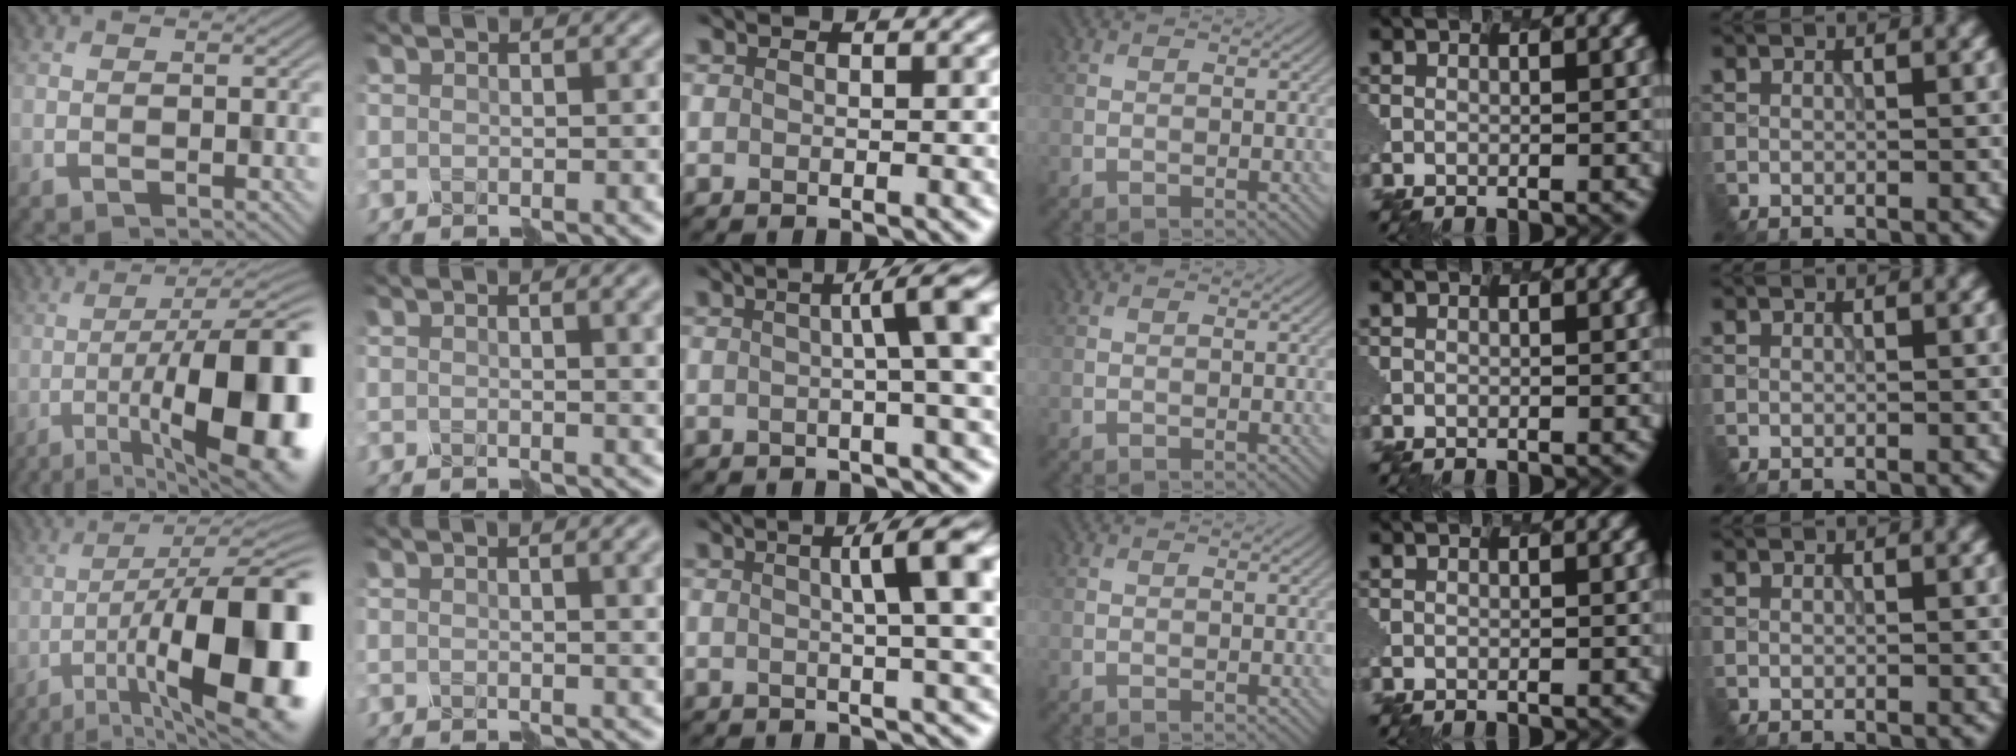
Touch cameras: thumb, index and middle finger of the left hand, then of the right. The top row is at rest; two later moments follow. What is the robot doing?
{"motion": "disassemble", "object": "hinged jar"}